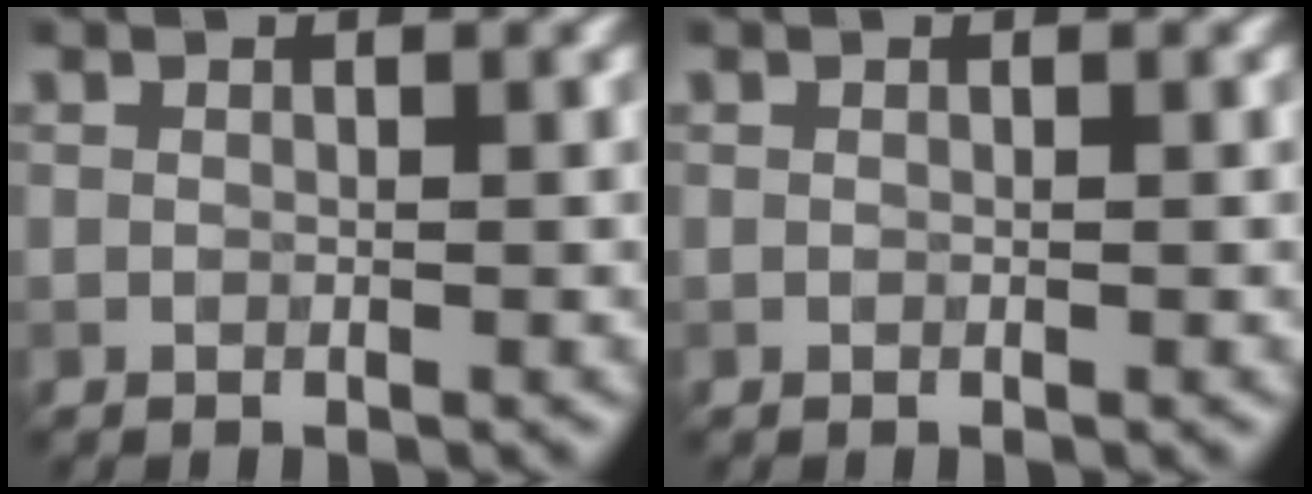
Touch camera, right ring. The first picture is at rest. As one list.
[{"total": 0.0}]